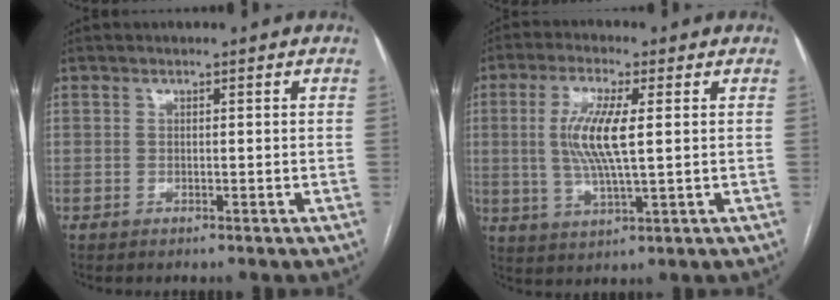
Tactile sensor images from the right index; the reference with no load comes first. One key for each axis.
{"total": 8.6, "fx": 1.1, "fy": 1.3, "fz": 8.5, "tx": -0.179, "ty": -0.002, "tz": 0.023}